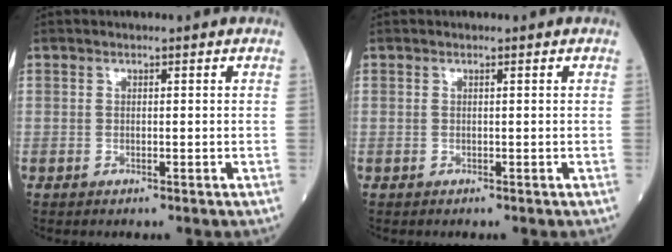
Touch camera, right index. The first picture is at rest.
{"total": 0.0}